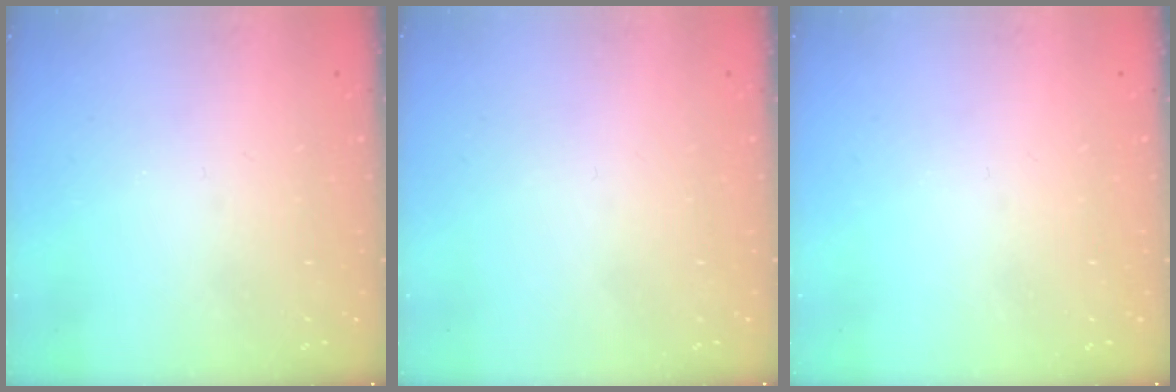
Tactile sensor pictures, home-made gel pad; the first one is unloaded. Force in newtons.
{"total": 1.6, "press": 1.6, "slide": 0.1}
{"total": 0.0}